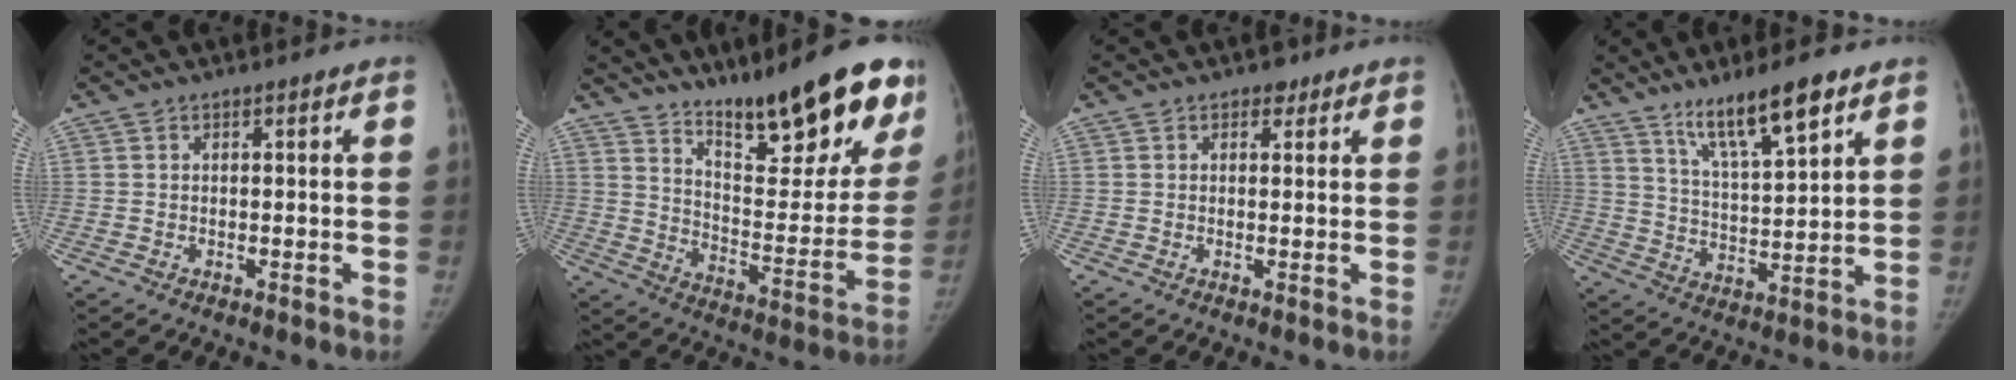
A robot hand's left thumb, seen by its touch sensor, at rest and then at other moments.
{"total": 23.4, "force": [16.3, 5.9, 15.7], "torque": [-0.185, -0.099, 0.250]}
{"total": 1.6, "force": [1.0, 1.2, 0.5], "torque": [0.006, -0.005, 0.009]}
{"total": 11.9, "force": [8.0, 2.2, 8.6], "torque": [-0.142, -0.045, 0.147]}